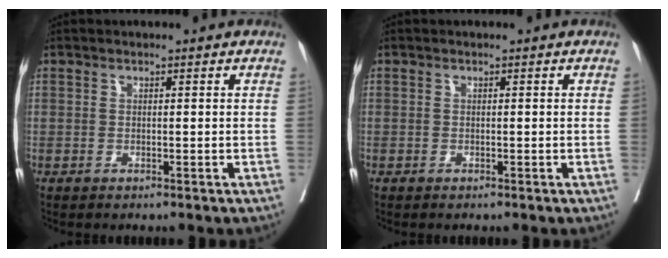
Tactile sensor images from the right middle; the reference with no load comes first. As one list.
[{"total": 0.0}]